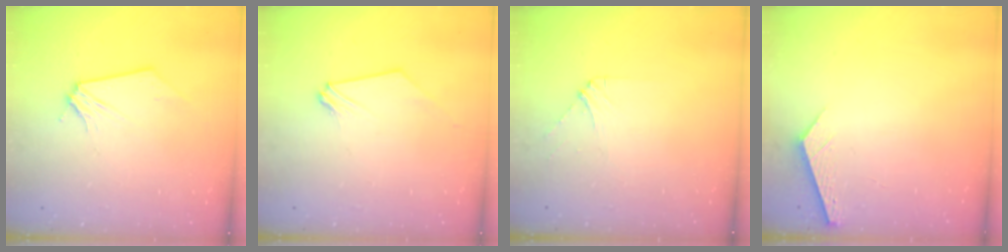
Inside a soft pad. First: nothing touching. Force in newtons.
{"total": 0.0}
{"total": 3.7, "press": 3.7, "slide": 0.6}
{"total": 2.7, "press": 2.7, "slide": 0.3}